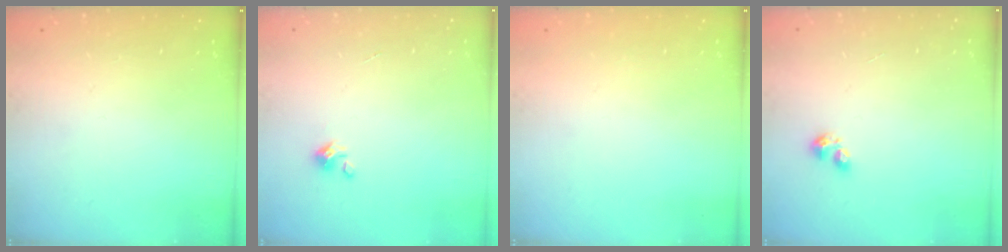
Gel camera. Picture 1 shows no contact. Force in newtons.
{"total": 1.5, "press": 1.5, "slide": 0.1}
{"total": 0.0}
{"total": 2.8, "press": 2.8, "slide": 0.5}